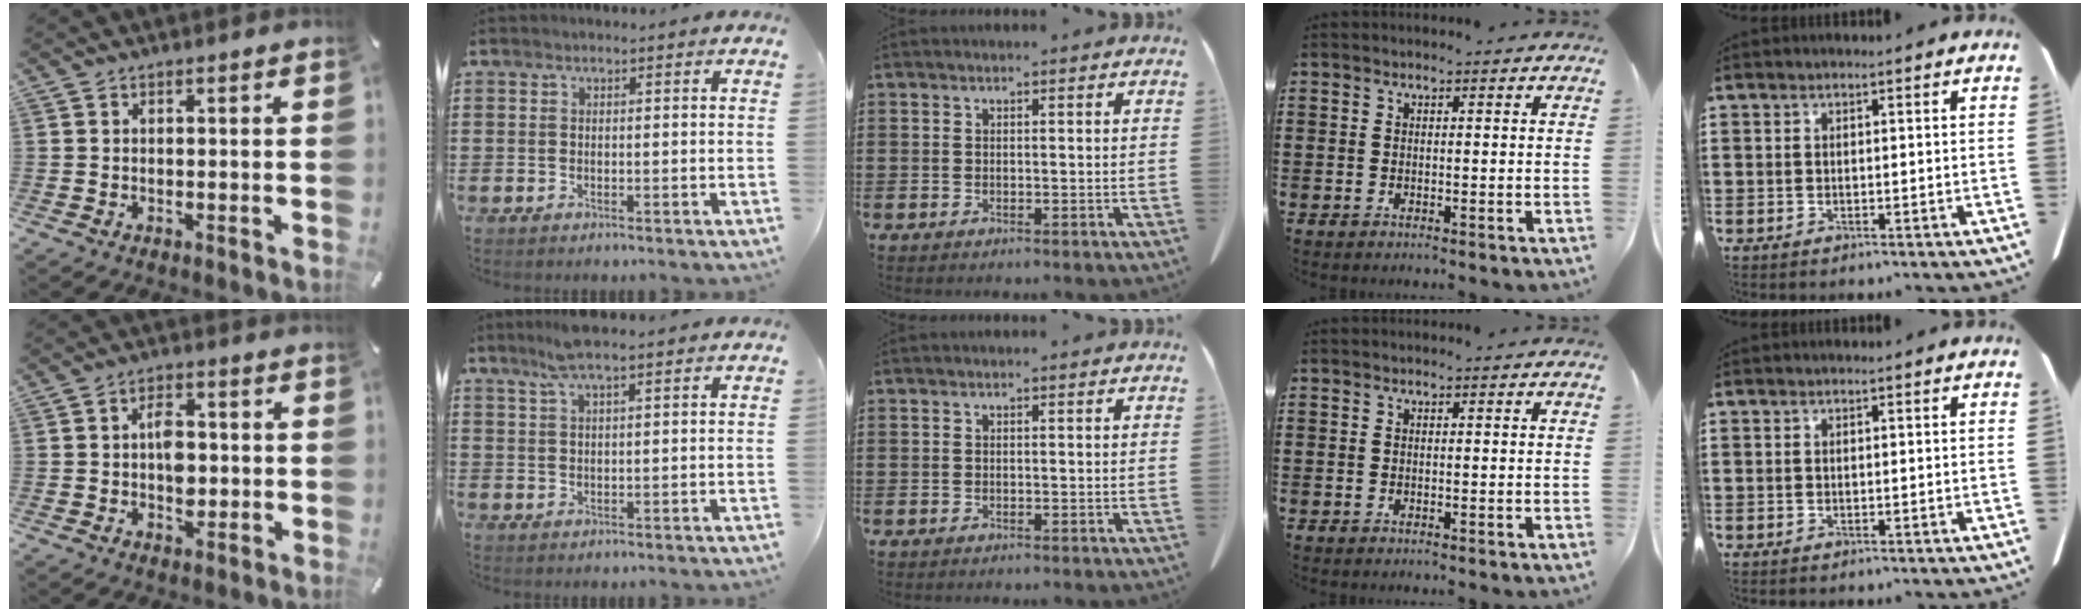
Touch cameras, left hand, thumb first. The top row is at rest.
{"thumb": {"total": 5.9, "force": [-0.3, 3.9, 4.4], "torque": [-0.058, 0.001, -0.008]}, "index": {"total": 4.5, "force": [3.2, 0.5, 3.1], "torque": [-0.068, 0.001, 0.058]}}